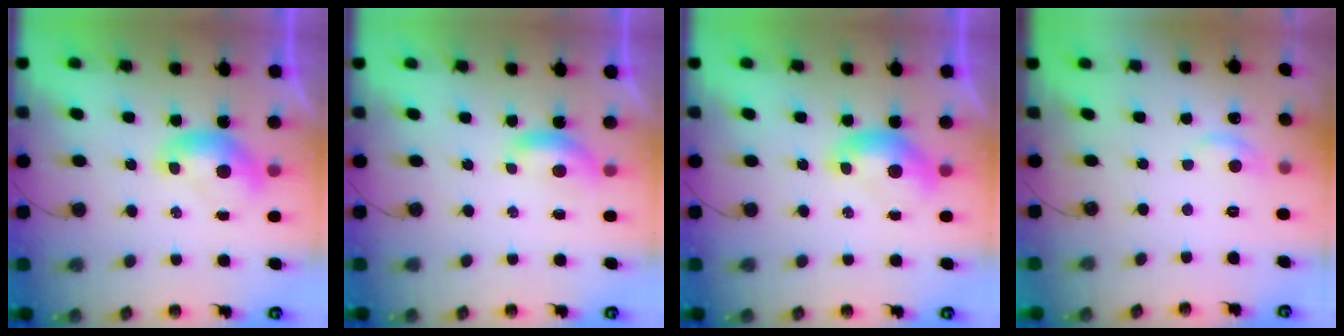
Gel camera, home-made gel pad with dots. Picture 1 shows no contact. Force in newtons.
{"total": 1.6, "press": 1.6, "slide": 0.3}
{"total": 0.0}
{"total": 1.8, "press": 1.5, "slide": 1.0}